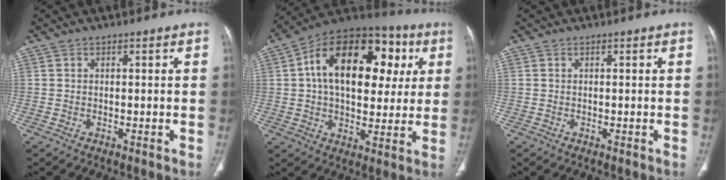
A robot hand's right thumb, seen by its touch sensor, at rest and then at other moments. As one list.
[{"total": 24.7, "force": [5.8, 14.8, 18.9], "torque": [-0.266, 0.026, 0.083]}, {"total": 0.0}]